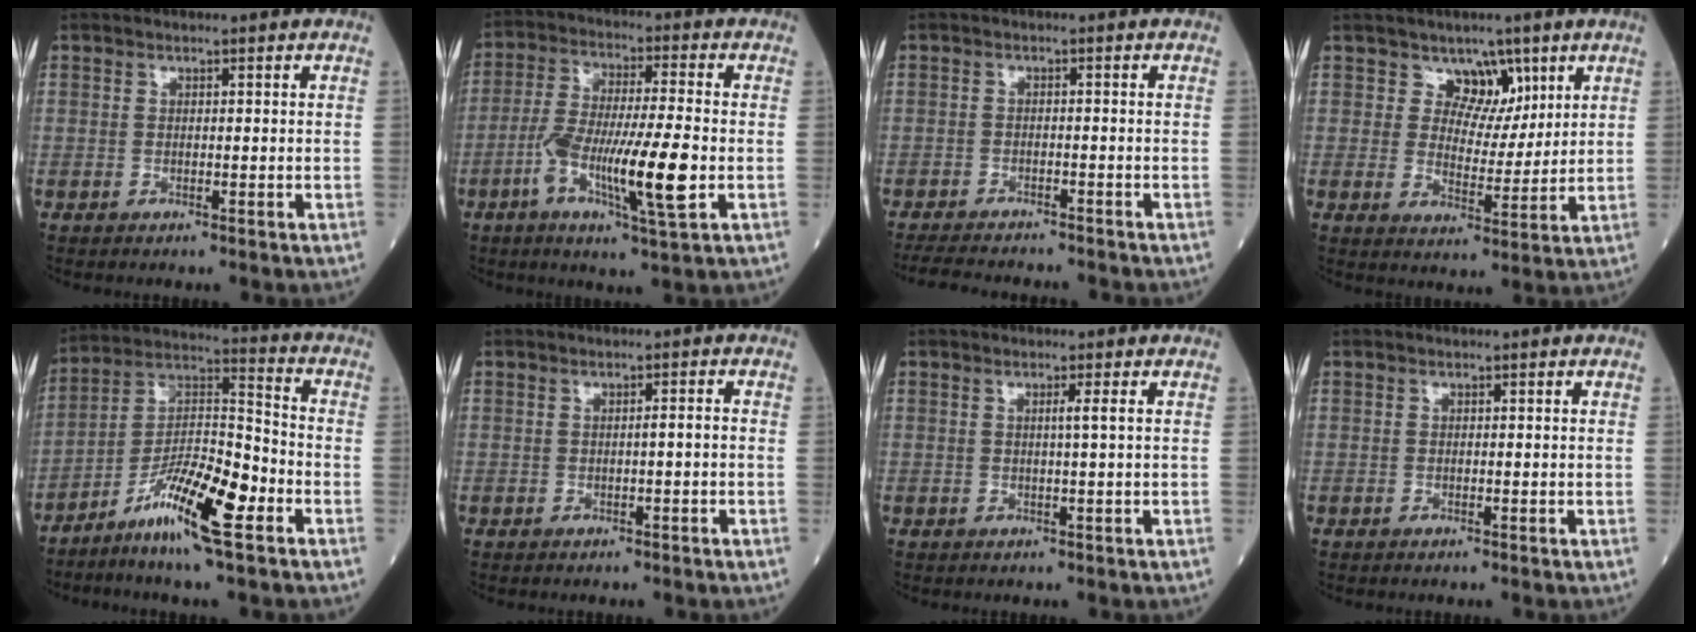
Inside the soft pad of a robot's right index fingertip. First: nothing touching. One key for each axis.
{"total": 12.7, "fx": -3.5, "fy": 0.9, "fz": 12.2, "tx": -0.231, "ty": -0.005, "tz": -0.065}
{"total": 10.4, "fx": -9.5, "fy": 1.6, "fz": 3.7, "tx": -0.061, "ty": -0.014, "tz": -0.136}
{"total": 5.2, "fx": 3.4, "fy": 3.6, "fz": 1.5, "tx": -0.014, "ty": -0.004, "tz": 0.058}
{"total": 13.0, "fx": -6.9, "fy": 1.4, "fz": 11.0, "tx": -0.199, "ty": -0.007, "tz": -0.129}
{"total": 1.1, "fx": -0.2, "fy": -0.1, "fz": 1.1, "tx": -0.021, "ty": -0.001, "tz": -0.001}
{"total": 1.3, "fx": 0.3, "fy": -0.6, "fz": 1.1, "tx": -0.024, "ty": -0.004, "tz": 0.005}
{"total": 0.0}